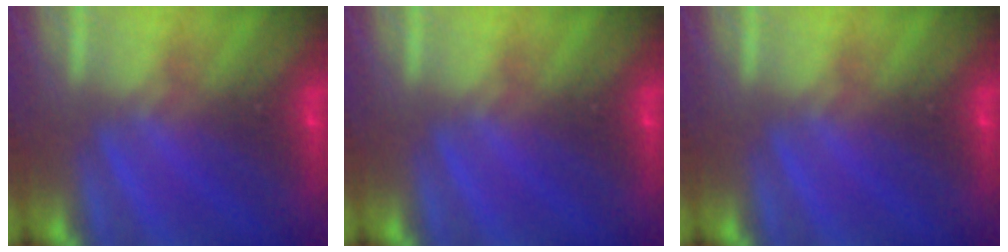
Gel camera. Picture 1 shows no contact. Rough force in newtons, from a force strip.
{"total": 0.0}
{"total": 0.0}